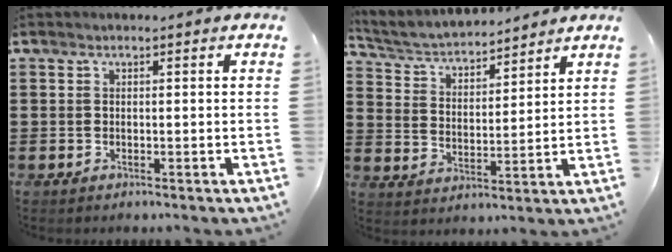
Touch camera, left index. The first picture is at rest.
{"total": 4.2, "force": [4.1, 0.6, 0.9], "torque": [-0.040, -0.028, 0.066]}